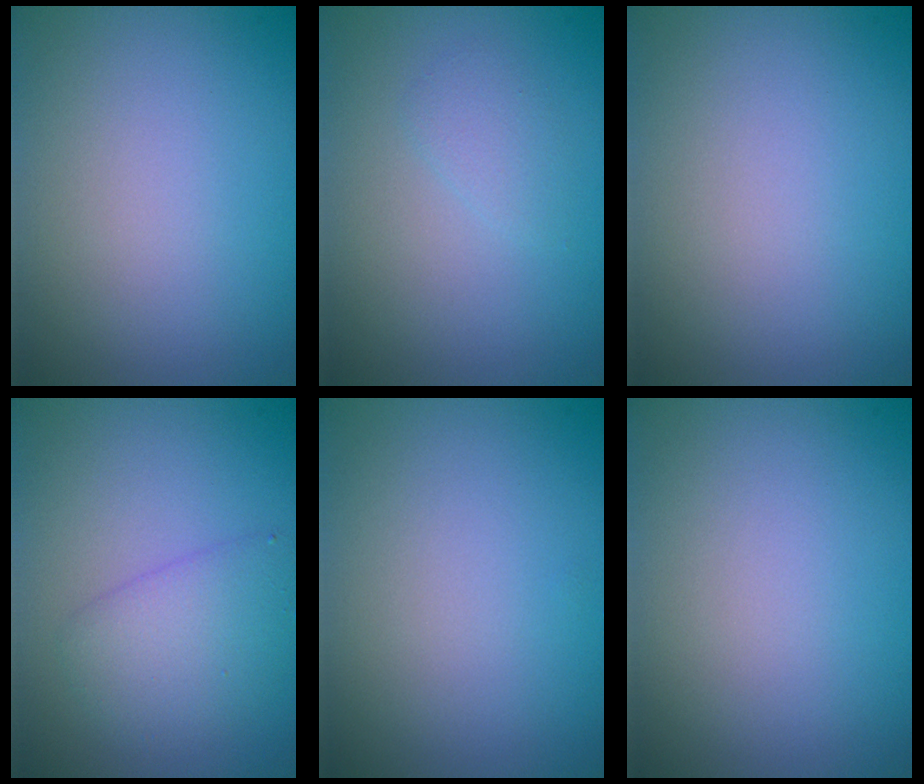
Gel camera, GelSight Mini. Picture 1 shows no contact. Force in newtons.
{"total": 1.1, "press": 1.1, "slide": 0.1}
{"total": 0.0}
{"total": 3.0, "press": 3.0, "slide": 0.1}
{"total": 0.0}
{"total": 0.0}